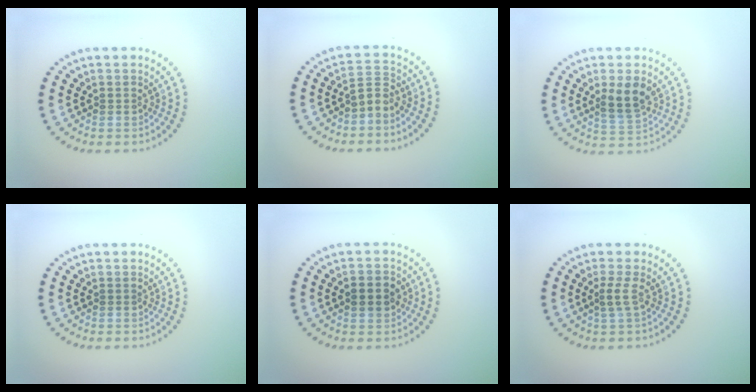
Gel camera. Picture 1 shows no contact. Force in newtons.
{"total": 1.8, "press": 1.2, "slide": 1.3}
{"total": 3.4, "press": 3.2, "slide": 1.0}
{"total": 0.0}
{"total": 2.5, "press": 2.5, "slide": 0.1}
{"total": 1.4, "press": 0.9, "slide": 1.1}